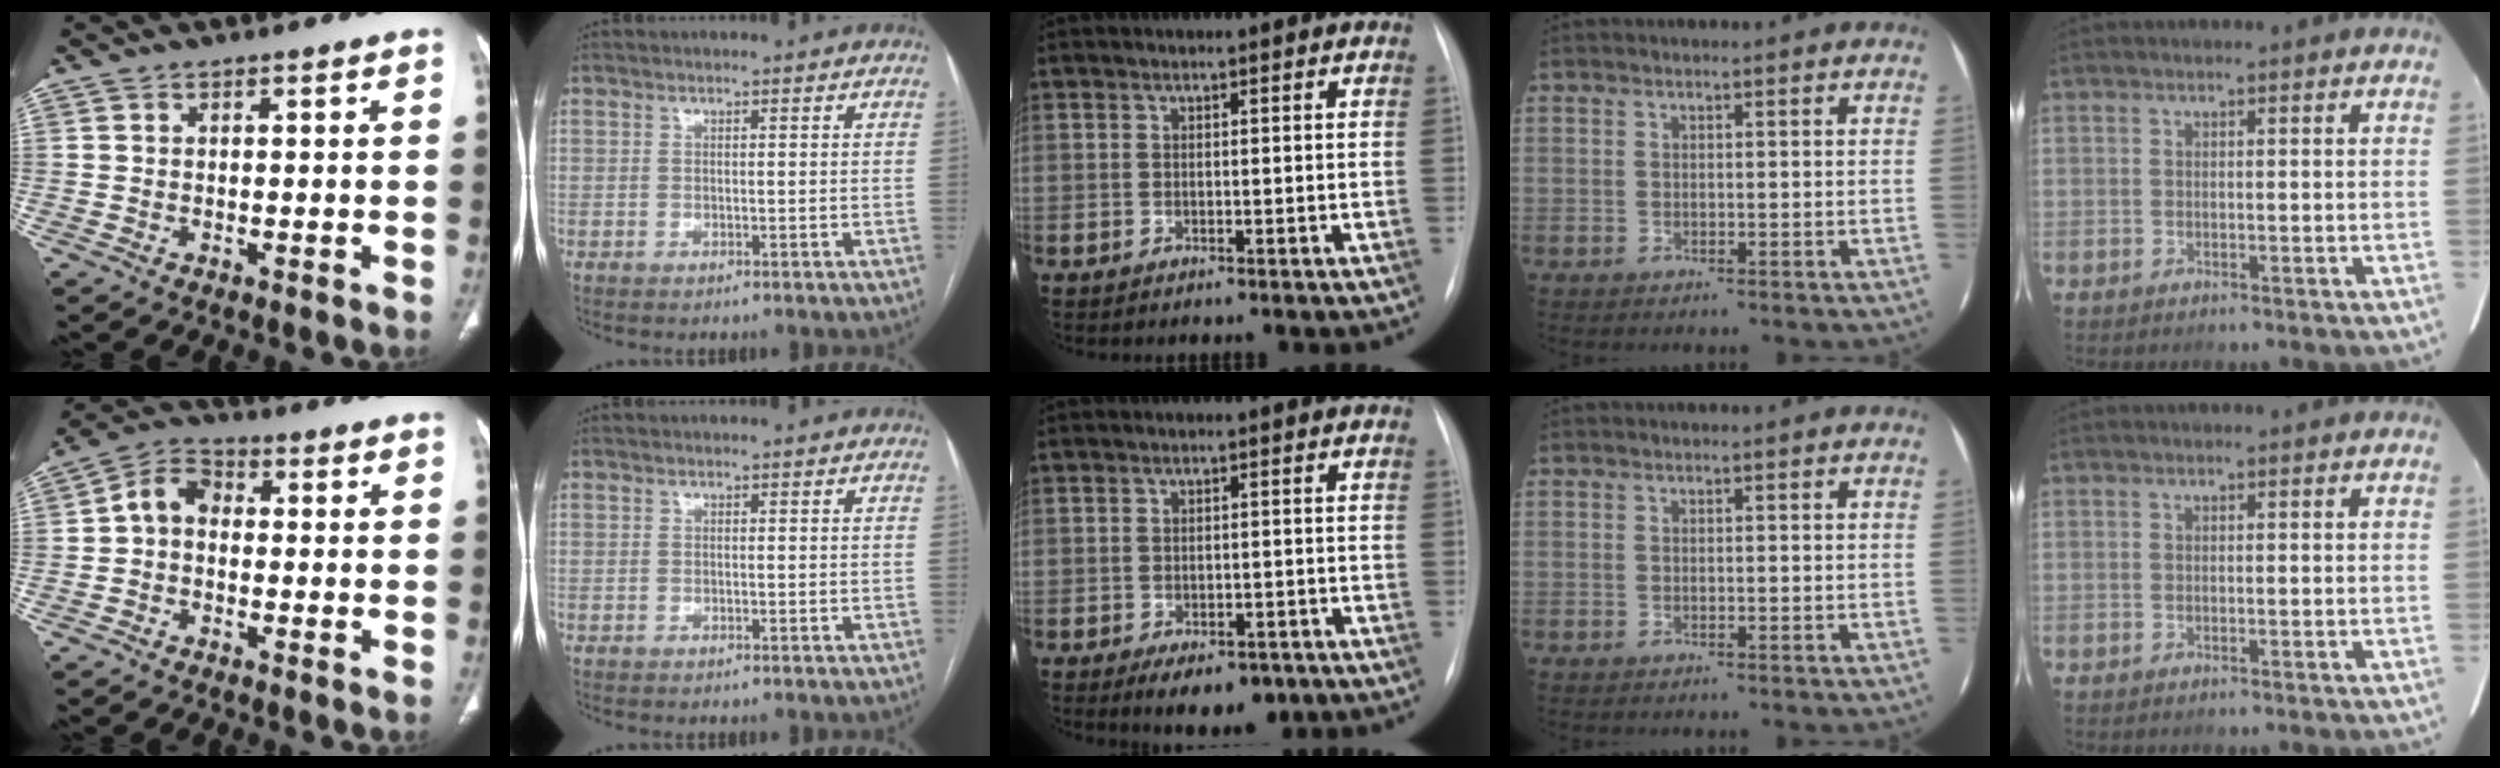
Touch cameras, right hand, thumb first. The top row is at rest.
{"thumb": {"total": 6.2, "force": [-0.3, 4.6, 4.1], "torque": [-0.058, 0.021, -0.022]}, "middle": {"total": 7.0, "force": [-4.5, 3.6, 4.0], "torque": [-0.046, 0.002, -0.057]}}